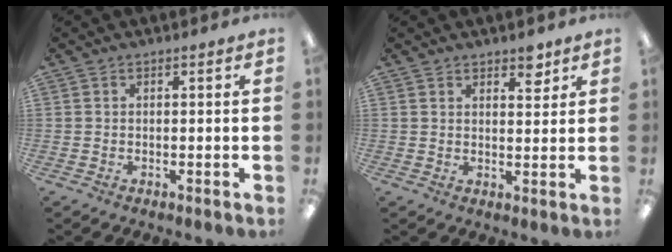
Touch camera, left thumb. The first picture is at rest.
{"total": 4.5, "force": [3.5, 2.0, 2.0], "torque": [-0.013, -0.018, 0.058]}